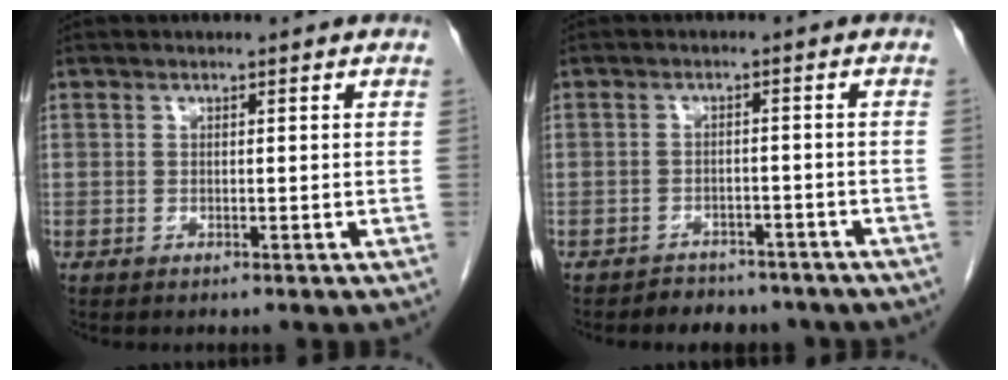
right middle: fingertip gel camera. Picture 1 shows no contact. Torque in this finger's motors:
{"motor_torque": [0.29, -0.27, 0.03, 0.02]}